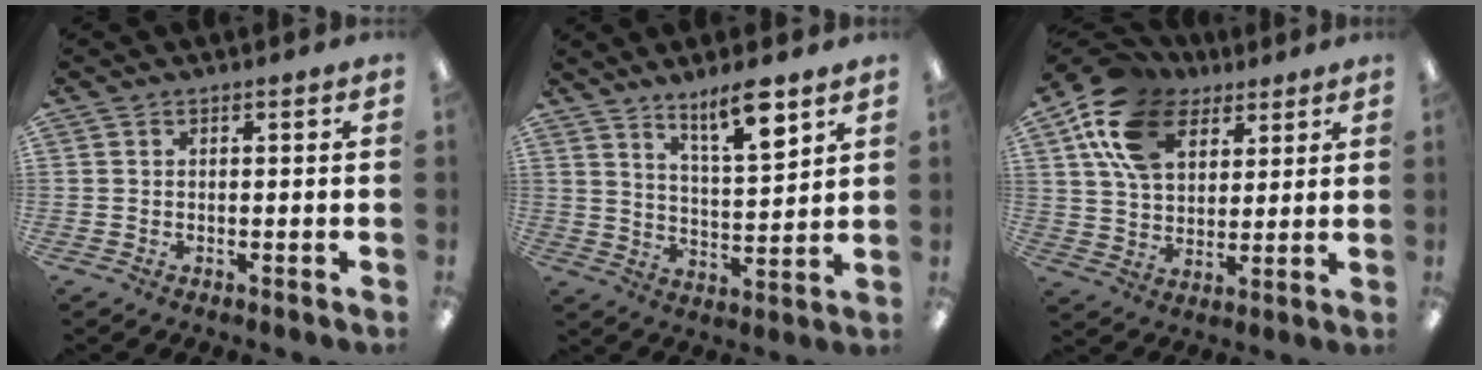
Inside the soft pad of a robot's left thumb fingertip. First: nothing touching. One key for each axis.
{"total": 10.2, "fx": 8.0, "fy": 2.0, "fz": 6.0, "tx": -0.087, "ty": -0.052, "tz": 0.133}
{"total": 17.0, "fx": 8.9, "fy": 11.0, "fz": 9.3, "tx": -0.191, "ty": -0.017, "tz": 0.169}